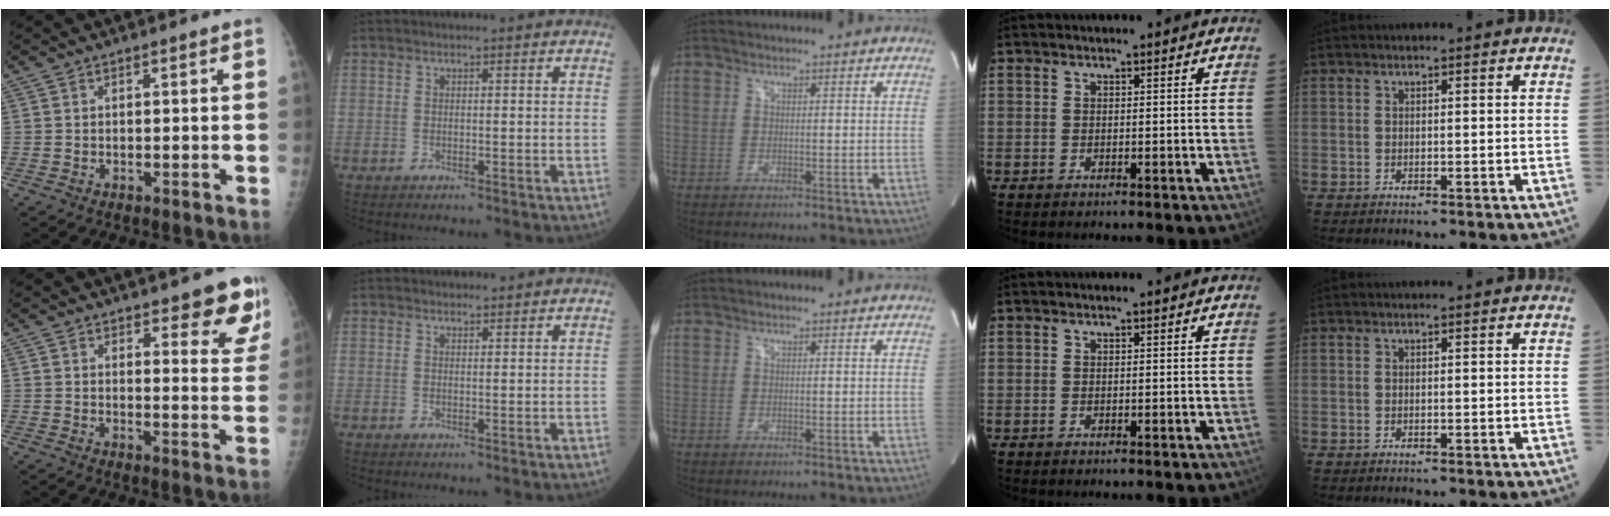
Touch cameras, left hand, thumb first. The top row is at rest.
{"thumb": {"total": 8.9, "force": [6.7, 3.1, 5.0], "torque": [-0.021, -0.043, 0.071]}, "index": {"total": 0.8, "force": [0.7, 0.3, -0.1], "torque": [-0.007, -0.004, 0.011]}}